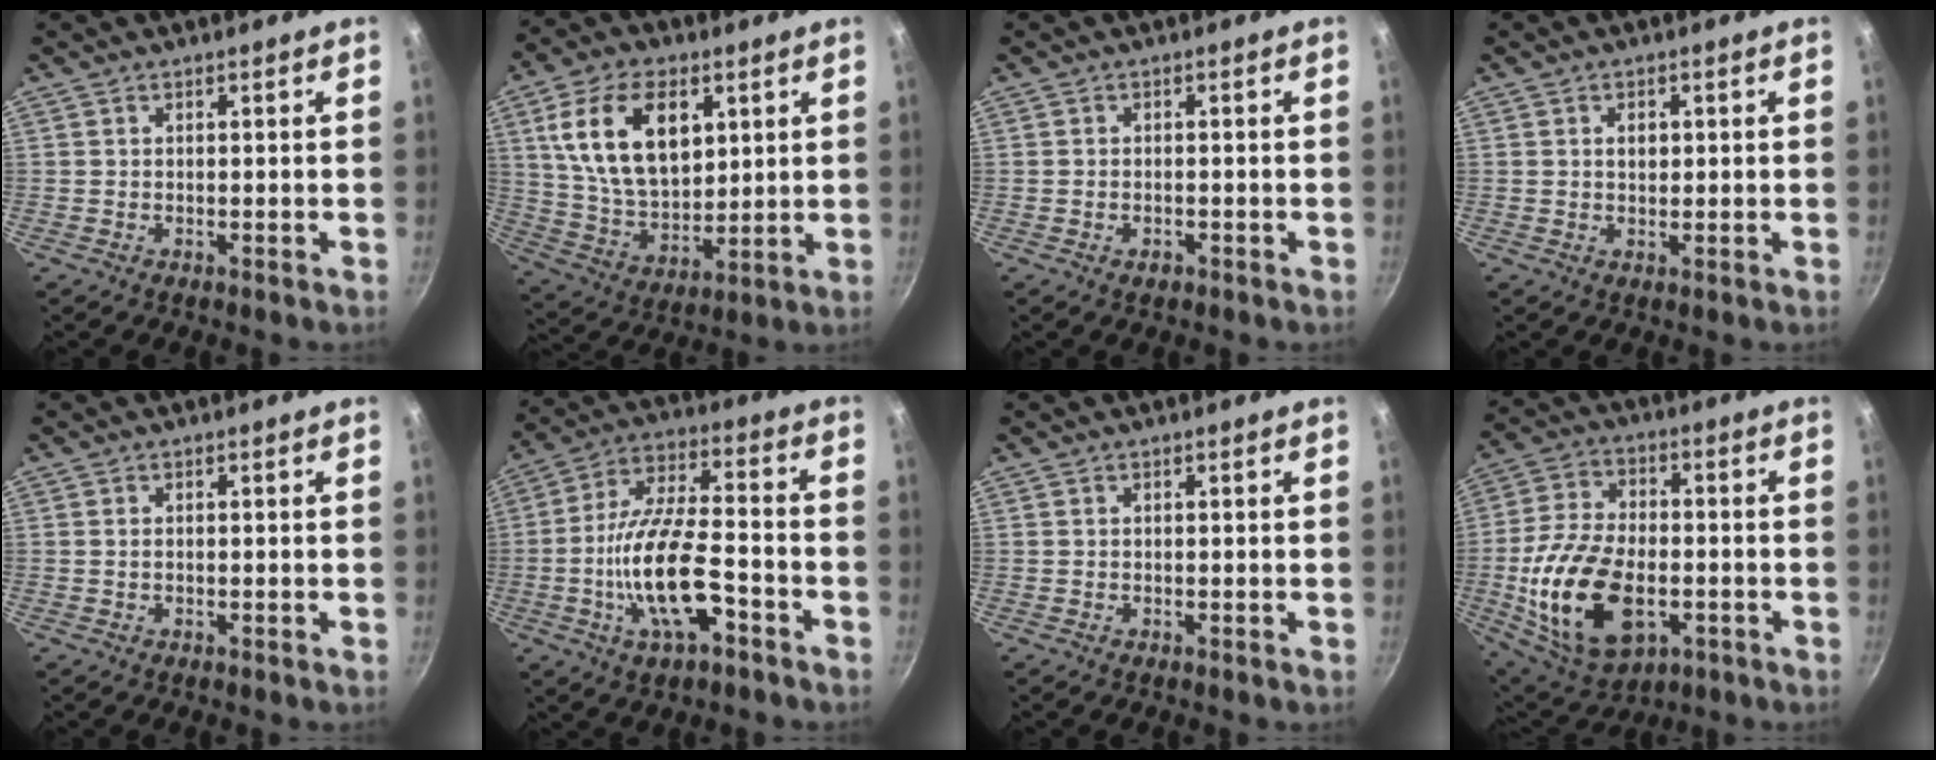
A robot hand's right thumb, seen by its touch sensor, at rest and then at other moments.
{"total": 18.2, "force": [6.0, 10.8, 13.3], "torque": [-0.214, -0.017, 0.120]}
{"total": 1.4, "force": [-0.7, 0.9, 0.8], "torque": [-0.015, 0.007, -0.009]}
{"total": 2.2, "force": [0.6, 1.5, 1.5], "torque": [-0.014, -0.001, 0.008]}
{"total": 0.5, "force": [0.0, 0.3, 0.4], "torque": [-0.010, -0.001, 0.002]}
{"total": 16.3, "force": [-5.1, 6.4, 14.0], "torque": [-0.269, 0.036, -0.089]}
{"total": 0.0}
{"total": 20.8, "force": [-4.8, 12.2, 16.1], "torque": [-0.296, 0.008, -0.069]}